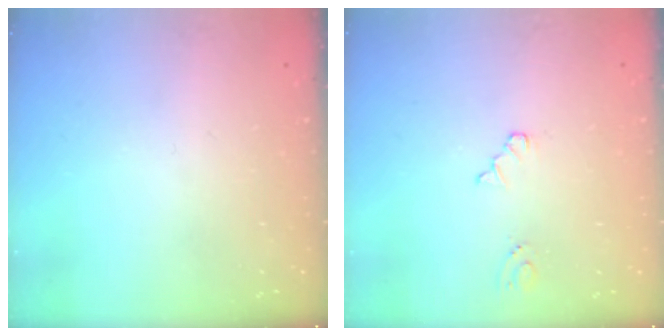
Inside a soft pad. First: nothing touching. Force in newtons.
{"total": 3.4, "press": 3.4, "slide": 0.5}